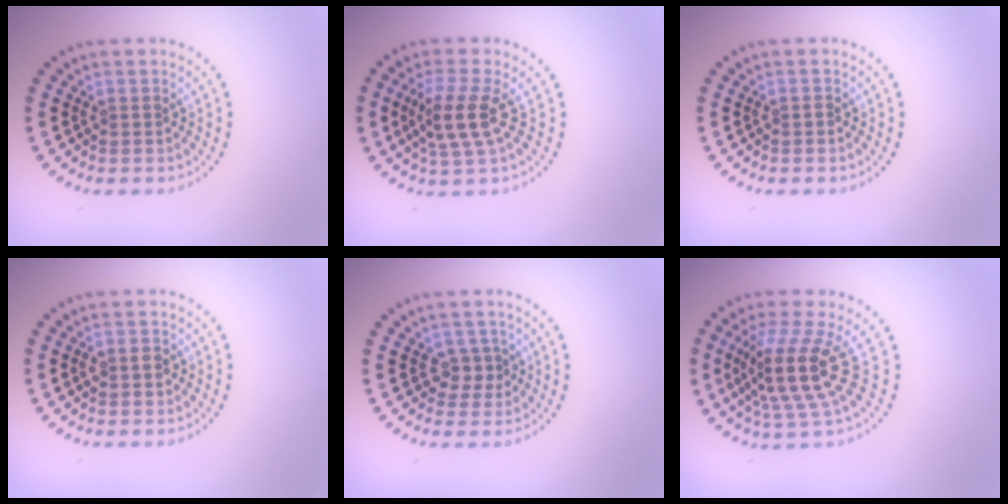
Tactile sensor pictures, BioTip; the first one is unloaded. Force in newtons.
{"total": 3.5, "press": 3.1, "slide": 1.6}
{"total": 0.5, "press": 0.5, "slide": 0.2}
{"total": 1.4, "press": 1.3, "slide": 0.4}
{"total": 1.9, "press": 1.7, "slide": 0.8}
{"total": 5.2, "press": 3.8, "slide": 3.7}